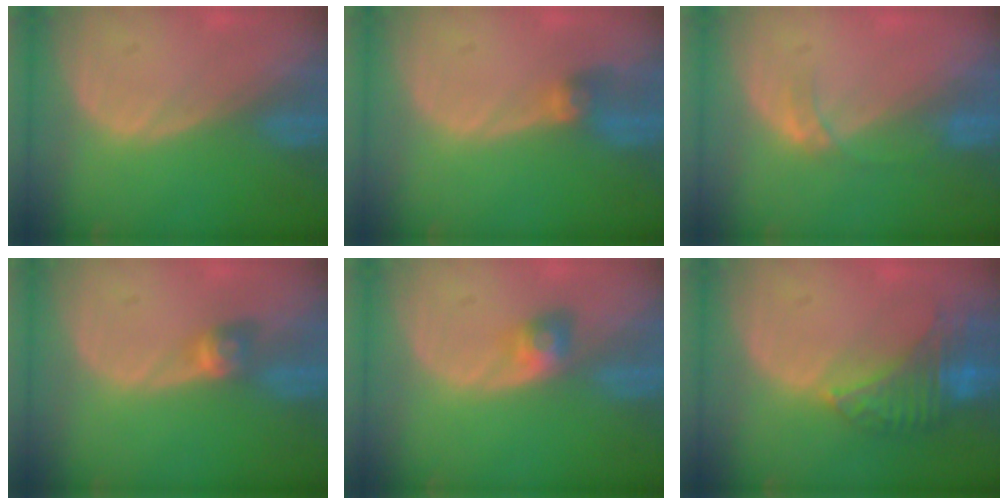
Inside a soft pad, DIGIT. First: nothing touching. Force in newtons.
{"total": 2.7, "press": 2.7, "slide": 0.3}
{"total": 2.7, "press": 2.4, "slide": 1.3}
{"total": 2.9, "press": 2.5, "slide": 1.5}
{"total": 3.2, "press": 2.8, "slide": 1.4}
{"total": 8.1, "press": 6.9, "slide": 4.1}